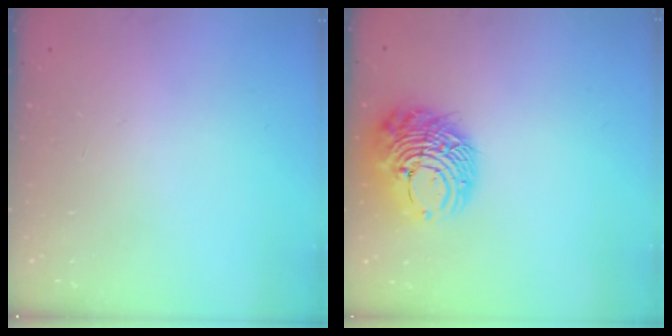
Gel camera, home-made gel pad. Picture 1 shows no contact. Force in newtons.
{"total": 12.4, "press": 12.3, "slide": 1.6}